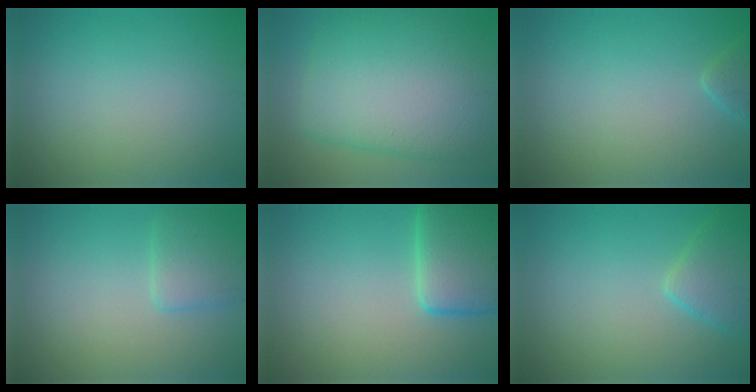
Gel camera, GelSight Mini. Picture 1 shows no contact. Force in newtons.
{"total": 11.6, "press": 11.6, "slide": 0.5}
{"total": 1.6, "press": 1.6, "slide": 0.1}
{"total": 2.7, "press": 2.7, "slide": 0.2}
{"total": 6.9, "press": 6.9, "slide": 0.6}
{"total": 3.7, "press": 3.7, "slide": 0.3}